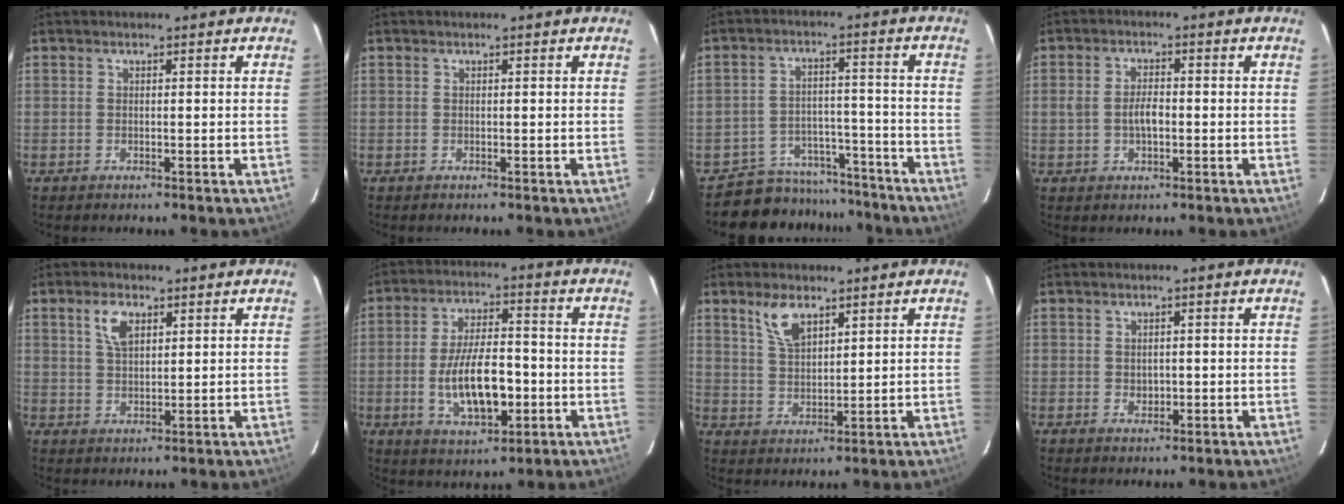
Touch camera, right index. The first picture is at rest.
{"total": 0.0}
{"total": 11.5, "force": [-10.1, 5.5, 0.2], "torque": [-0.016, 0.045, -0.139]}
{"total": 3.7, "force": [-0.5, 2.0, 3.1], "torque": [-0.058, 0.006, -0.006]}
{"total": 5.0, "force": [2.4, 2.6, 3.5], "torque": [-0.065, 0.009, 0.047]}
{"total": 12.7, "force": [-2.8, 5.4, 11.1], "torque": [-0.215, -0.004, -0.038]}
{"total": 6.2, "force": [3.9, 2.7, 3.9], "torque": [-0.073, 0.005, 0.081]}
{"total": 1.8, "force": [-0.1, 1.5, 0.9], "torque": [-0.012, 0.001, 0.003]}